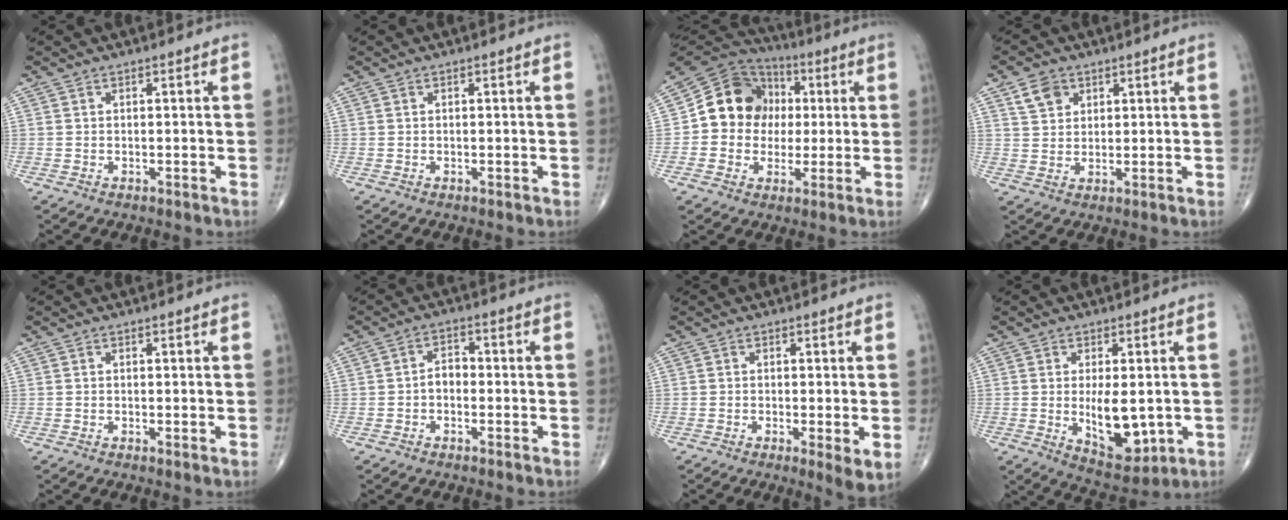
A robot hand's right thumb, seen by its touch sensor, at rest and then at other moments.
{"total": 0.0}
{"total": 14.2, "force": [0.9, 12.5, 6.8], "torque": [-0.076, 0.024, 0.007]}
{"total": 5.0, "force": [2.6, 3.8, 2.1], "torque": [-0.020, -0.011, 0.050]}
{"total": 0.6, "force": [-0.1, 0.0, 0.6], "torque": [-0.012, -0.004, -0.003]}
{"total": 3.1, "force": [-0.9, 2.1, 2.1], "torque": [-0.021, 0.017, -0.024]}
{"total": 4.1, "force": [-0.7, 0.8, 3.9], "torque": [-0.068, -0.016, -0.016]}
{"total": 10.4, "force": [-1.0, 4.9, 9.1], "torque": [-0.118, -0.021, 0.001]}